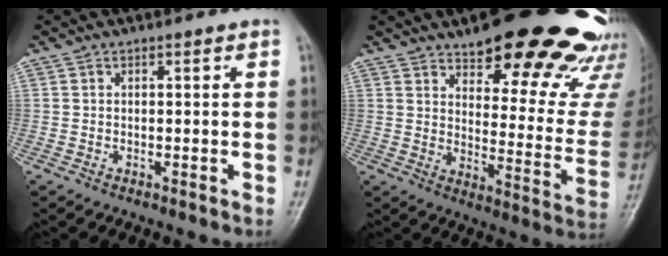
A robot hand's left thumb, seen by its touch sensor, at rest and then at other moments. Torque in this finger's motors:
{"motor_torque": [0.45, 0.24, 1.33, -1.39, 0.05]}